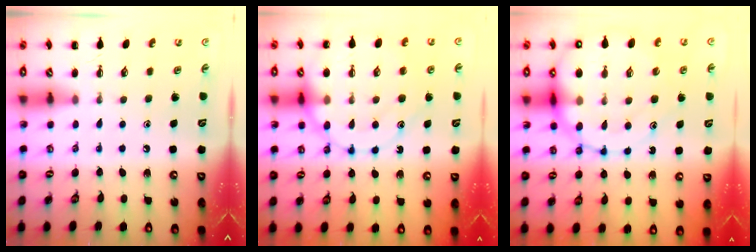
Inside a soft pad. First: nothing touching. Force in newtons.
{"total": 18.2, "press": 18.1, "slide": 2.0}
{"total": 20.3, "press": 20.1, "slide": 3.0}